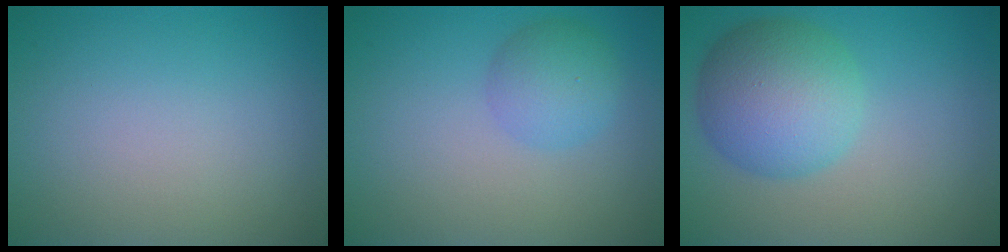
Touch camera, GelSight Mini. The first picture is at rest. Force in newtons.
{"total": 3.0, "press": 2.9, "slide": 0.2}
{"total": 6.8, "press": 6.8, "slide": 0.2}